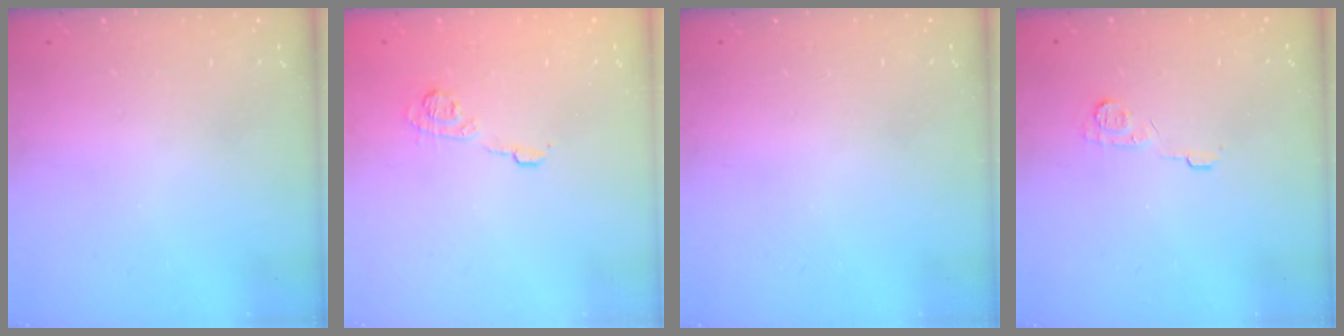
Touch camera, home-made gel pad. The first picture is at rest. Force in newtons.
{"total": 7.7, "press": 7.6, "slide": 1.2}
{"total": 0.0}
{"total": 5.8, "press": 5.8, "slide": 0.6}